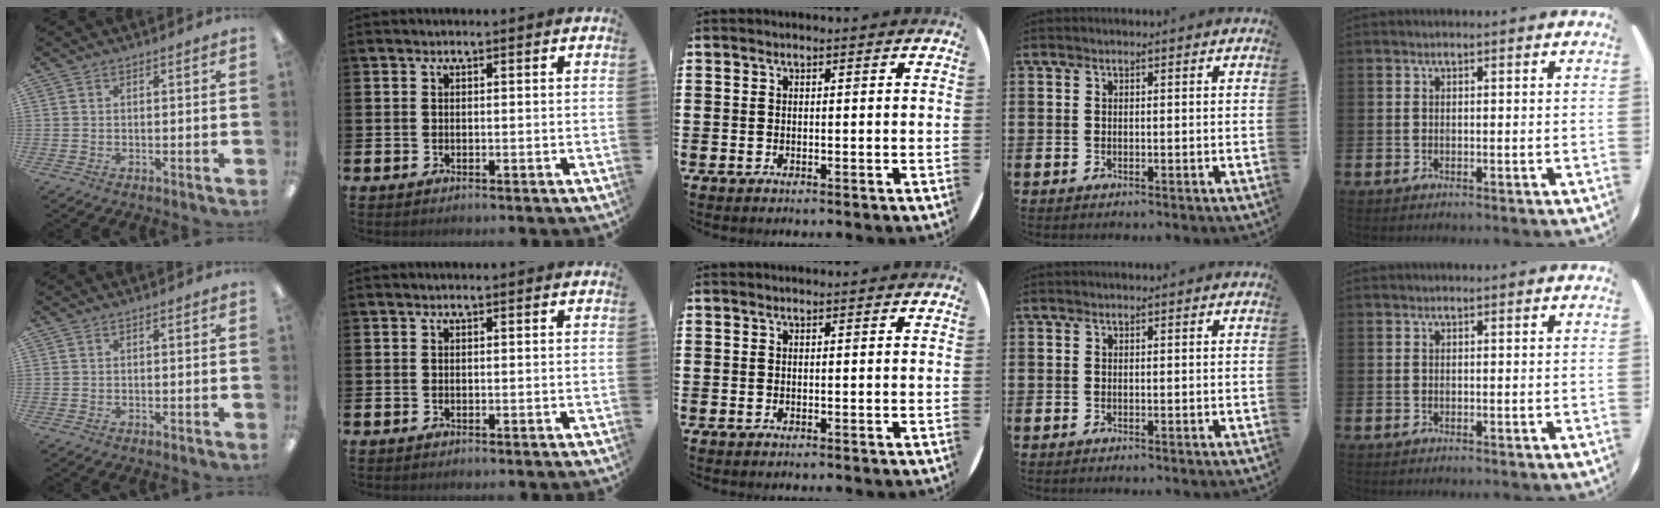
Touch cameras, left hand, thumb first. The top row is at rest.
{}